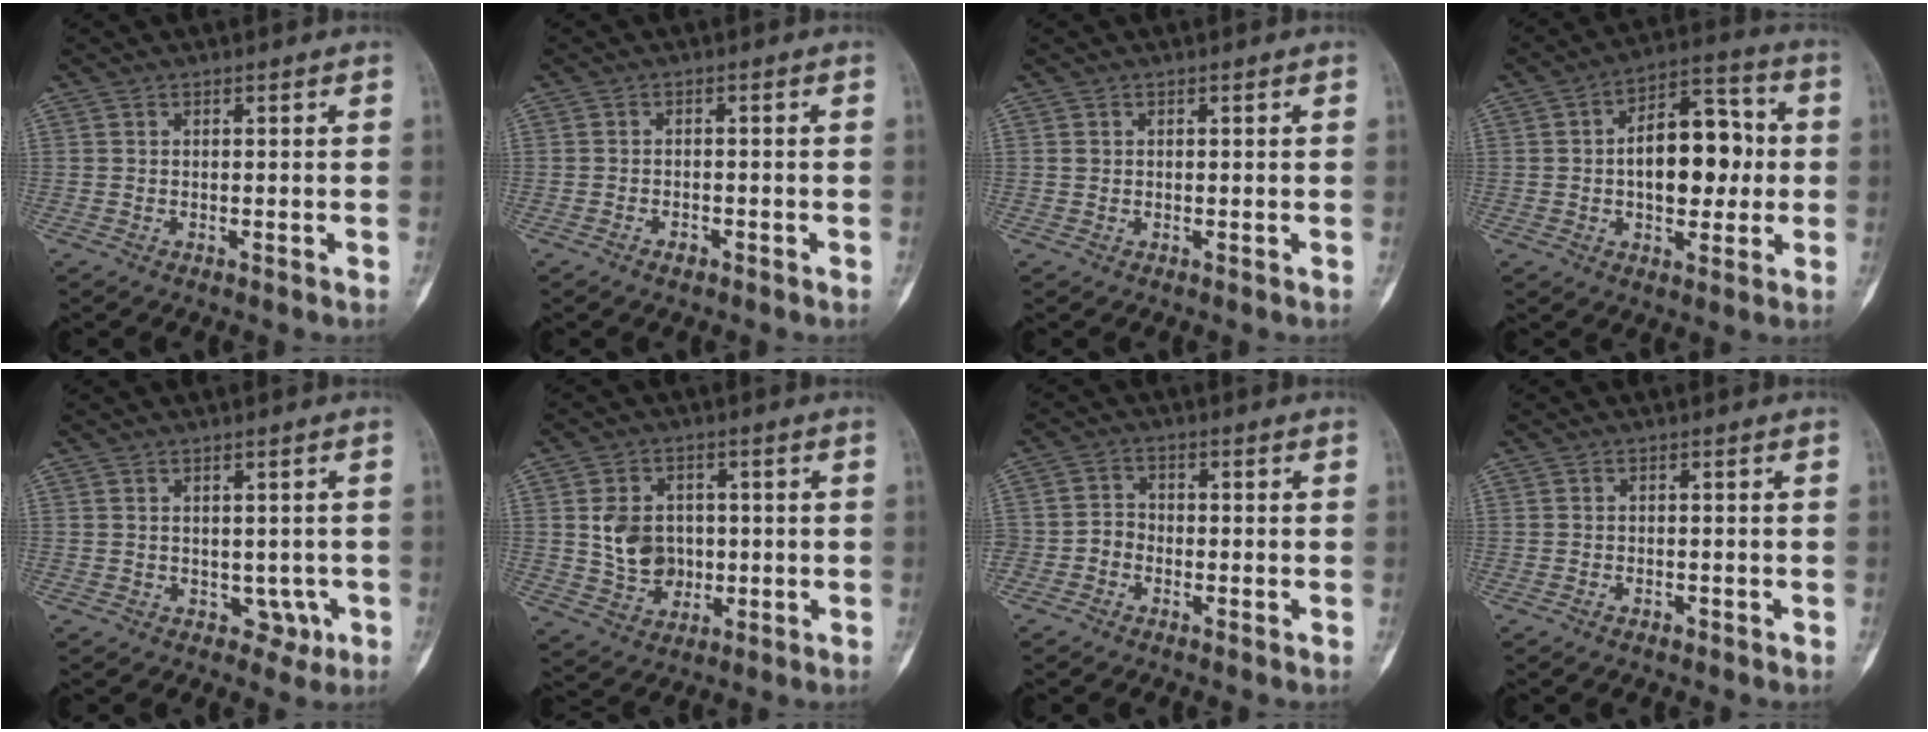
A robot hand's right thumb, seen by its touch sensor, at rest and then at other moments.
{"total": 1.9, "force": [-1.3, 1.1, 0.8], "torque": [-0.009, 0.009, -0.021]}
{"total": 0.7, "force": [0.0, 0.7, 0.2], "torque": [0.006, 0.003, 0.001]}
{"total": 15.3, "force": [0.0, 9.0, 12.4], "torque": [-0.143, 0.032, -0.004]}
{"total": 3.6, "force": [-0.9, 3.0, 1.7], "torque": [0.012, 0.004, -0.005]}
{"total": 9.3, "force": [0.2, 7.8, 5.1], "torque": [-0.052, 0.000, 0.010]}
{"total": 3.6, "force": [-1.7, 2.9, 1.1], "torque": [0.001, 0.018, -0.043]}
{"total": 1.4, "force": [-1.0, 0.9, 0.5], "torque": [-0.005, 0.008, -0.015]}